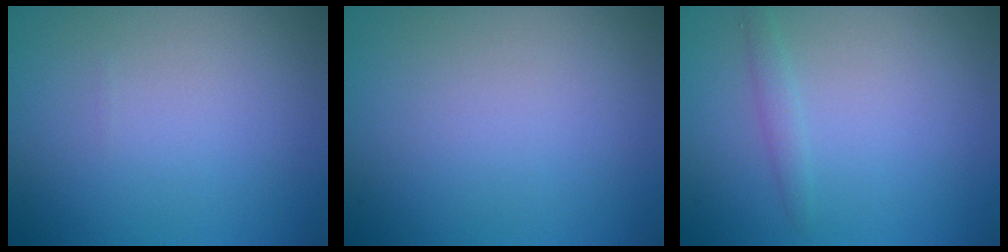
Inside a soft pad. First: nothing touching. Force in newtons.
{"total": 0.0}
{"total": 1.1, "press": 1.1, "slide": 0.0}